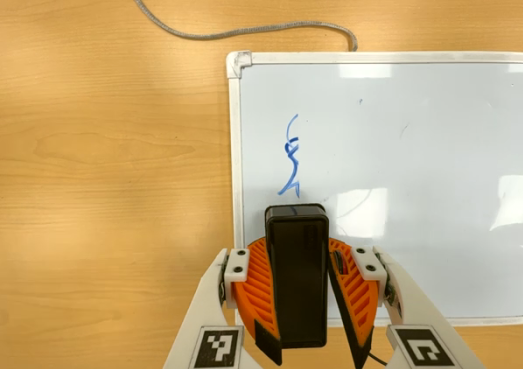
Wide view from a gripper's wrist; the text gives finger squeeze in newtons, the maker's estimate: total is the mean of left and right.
{"total": 9.8, "left": 9.7, "right": 9.8}